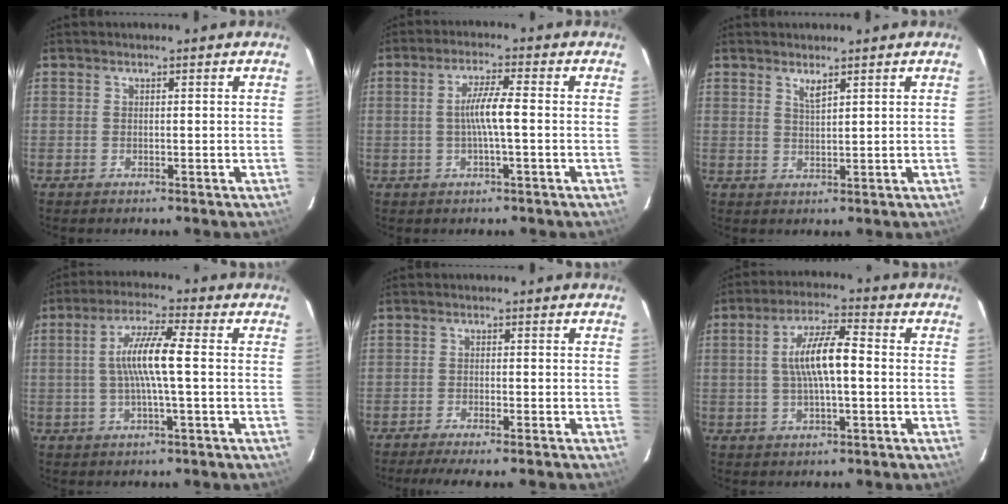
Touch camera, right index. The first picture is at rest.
{"total": 5.0, "force": [-0.7, -0.1, 5.0], "torque": [-0.094, 0.002, -0.011]}
{"total": 2.0, "force": [1.5, 0.3, 1.3], "torque": [-0.023, -0.002, 0.025]}
{"total": 8.2, "force": [-0.3, 0.3, 8.1], "torque": [-0.157, 0.007, -0.005]}
{"total": 6.1, "force": [-5.2, 0.2, 3.1], "torque": [-0.070, -0.017, -0.083]}
{"total": 8.7, "force": [-0.1, 2.1, 8.4], "torque": [-0.155, 0.011, 0.000]}